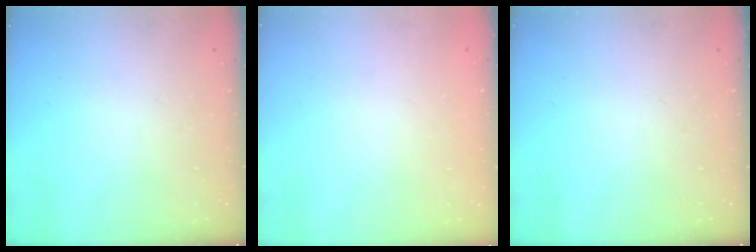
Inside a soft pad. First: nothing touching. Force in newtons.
{"total": 1.9, "press": 1.9, "slide": 0.2}
{"total": 0.0}